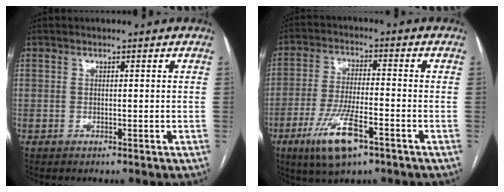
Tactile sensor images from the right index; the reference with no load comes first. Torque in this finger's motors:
{"motor_torque": [1.34, -0.80, 0.63, 0.17]}